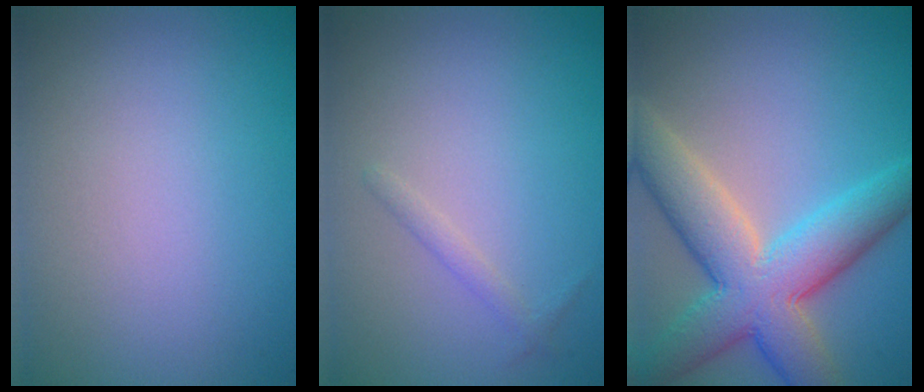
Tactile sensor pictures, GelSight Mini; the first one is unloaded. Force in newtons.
{"total": 0.9, "press": 0.9, "slide": 0.1}
{"total": 9.1, "press": 9.1, "slide": 0.5}